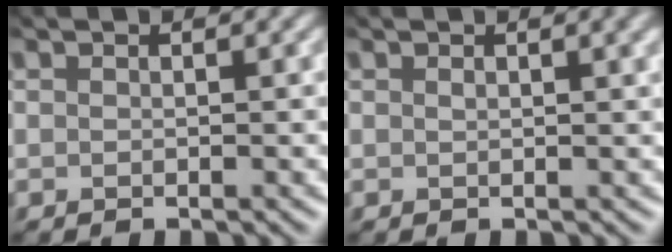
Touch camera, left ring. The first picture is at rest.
{"total": 2.5, "force": [0.8, 1.2, 2.1], "torque": [-0.018, 0.006, 0.015]}